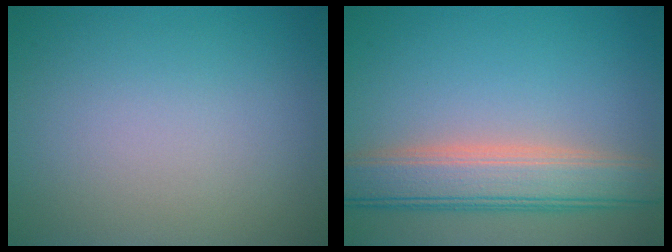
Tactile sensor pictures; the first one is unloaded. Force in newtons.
{"total": 6.5, "press": 6.5, "slide": 0.6}